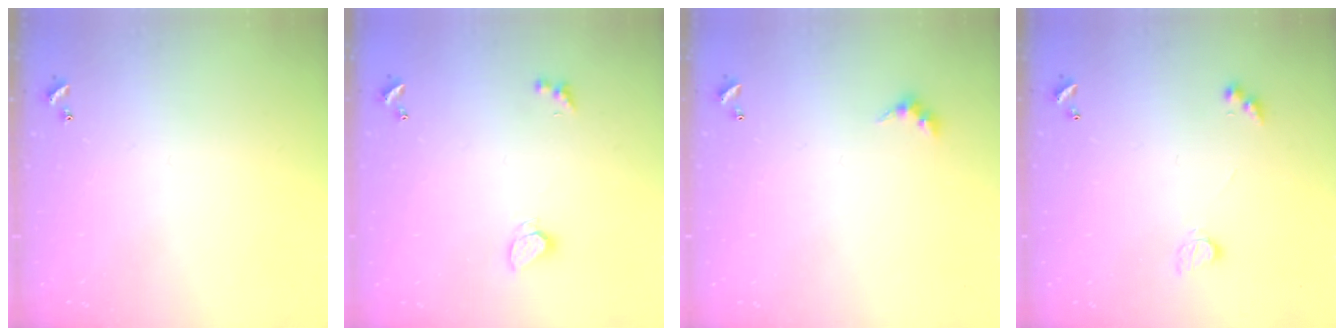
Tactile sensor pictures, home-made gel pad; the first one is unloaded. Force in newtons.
{"total": 2.4, "press": 2.3, "slide": 0.6}
{"total": 2.4, "press": 2.4, "slide": 0.5}
{"total": 3.6, "press": 3.6, "slide": 0.6}